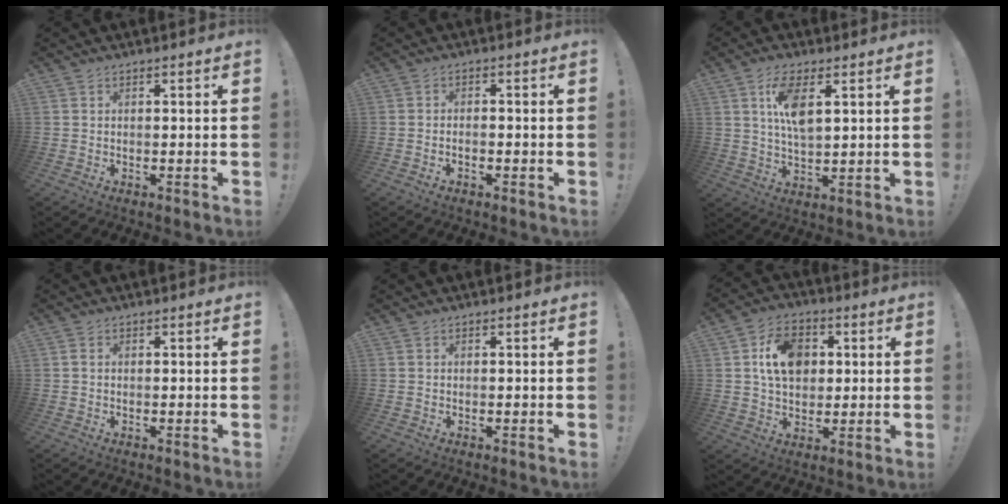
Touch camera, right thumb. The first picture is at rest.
{"total": 1.3, "force": [-1.2, 0.4, 0.5], "torque": [-0.015, 0.005, -0.019]}
{"total": 9.6, "force": [3.8, 4.0, 7.9], "torque": [-0.148, -0.006, 0.065]}
{"total": 1.0, "force": [0.2, 0.6, 0.7], "torque": [-0.015, 0.004, 0.003]}
{"total": 0.0}
{"total": 12.1, "force": [2.8, 9.1, 7.4], "torque": [-0.102, 0.004, 0.054]}